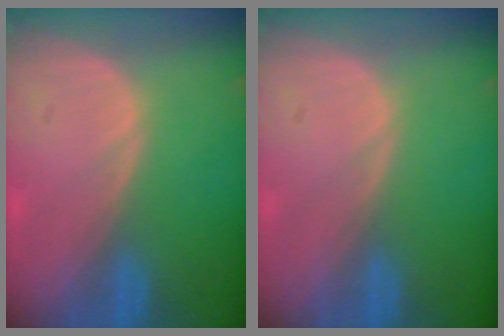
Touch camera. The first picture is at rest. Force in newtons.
{"total": 0.0}